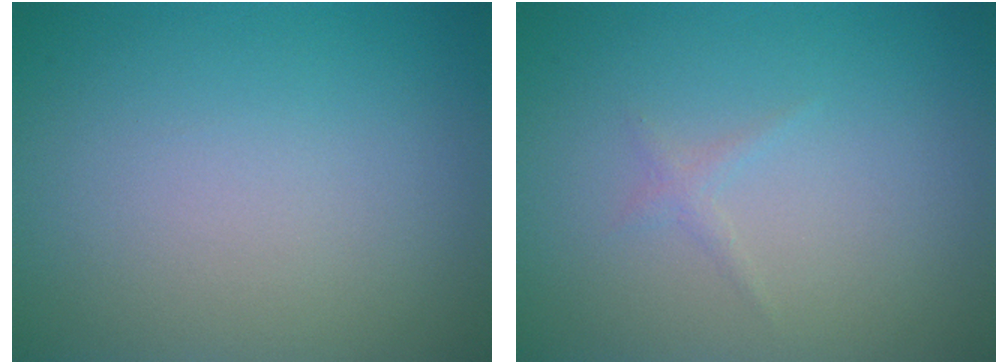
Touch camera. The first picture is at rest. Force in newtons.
{"total": 0.7, "press": 0.7, "slide": 0.1}